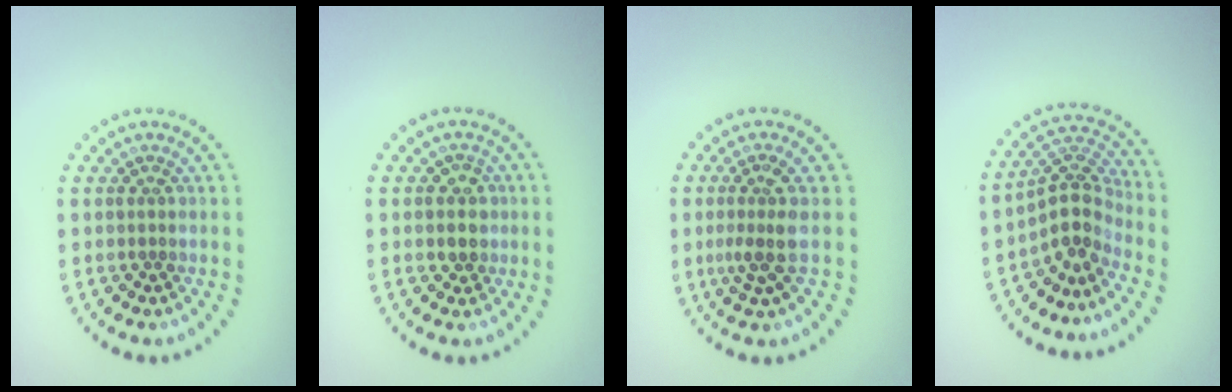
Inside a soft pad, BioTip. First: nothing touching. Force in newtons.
{"total": 1.9, "press": 1.8, "slide": 0.8}
{"total": 2.6, "press": 1.9, "slide": 1.7}
{"total": 3.9, "press": 2.9, "slide": 2.6}